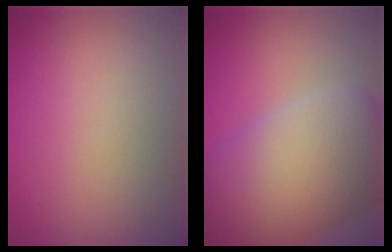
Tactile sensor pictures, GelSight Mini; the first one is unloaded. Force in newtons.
{"total": 12.3, "press": 12.3, "slide": 0.6}